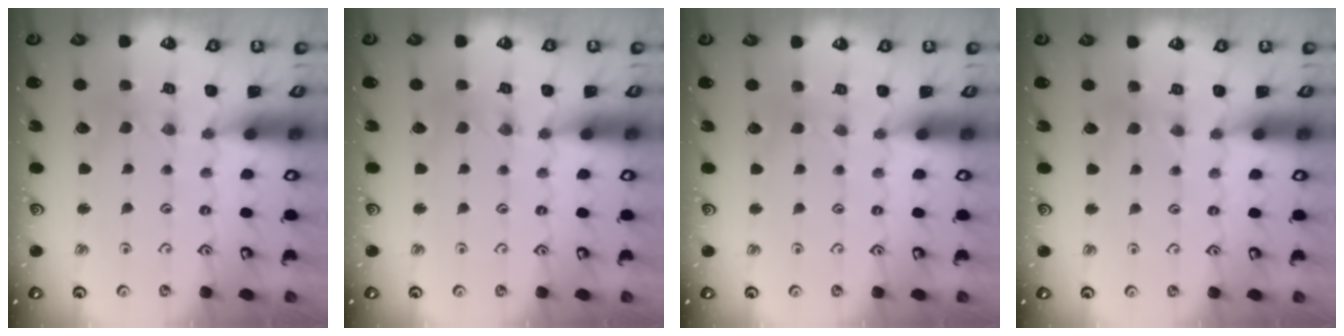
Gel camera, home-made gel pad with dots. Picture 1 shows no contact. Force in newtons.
{"total": 0.0}
{"total": 1.4, "press": 1.4, "slide": 0.3}
{"total": 2.8, "press": 2.8, "slide": 0.5}